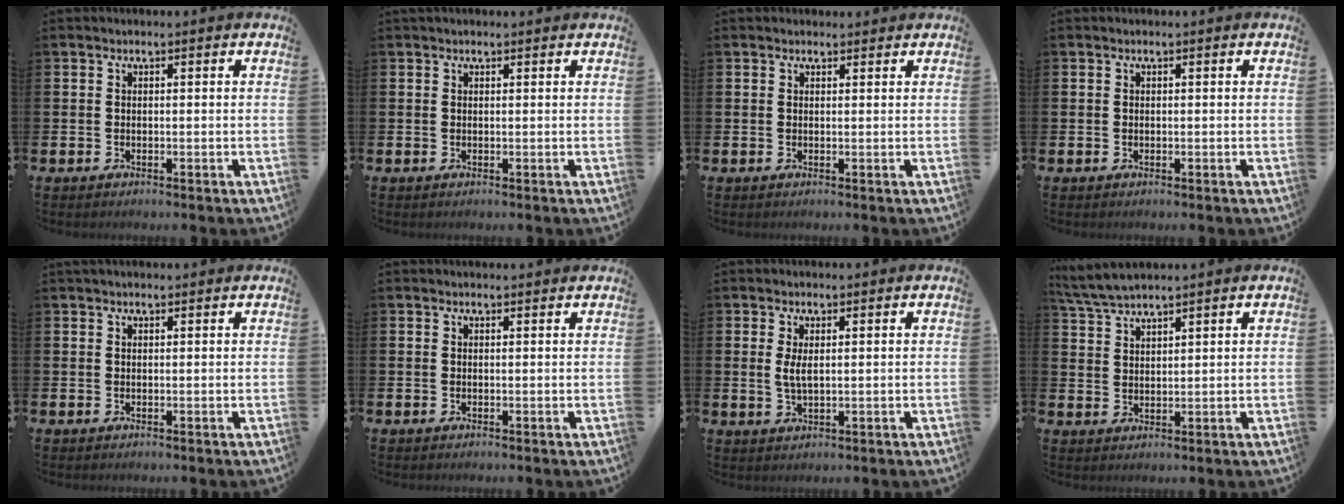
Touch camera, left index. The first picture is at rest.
{"total": 0.6, "force": [0.5, 0.1, 0.2], "torque": [0.009, -0.004, 0.007]}
{"total": 0.9, "force": [0.8, 0.3, 0.1], "torque": [0.009, -0.001, 0.013]}
{"total": 0.0}
{"total": 0.8, "force": [0.8, 0.1, 0.2], "torque": [0.009, -0.005, 0.012]}
{"total": 0.6, "force": [0.6, 0.0, 0.0], "torque": [0.012, -0.007, 0.008]}
{"total": 2.4, "force": [1.0, 0.8, 2.1], "torque": [-0.038, 0.001, 0.015]}
{"total": 4.0, "force": [3.8, 0.1, 1.1], "torque": [-0.035, -0.012, 0.071]}